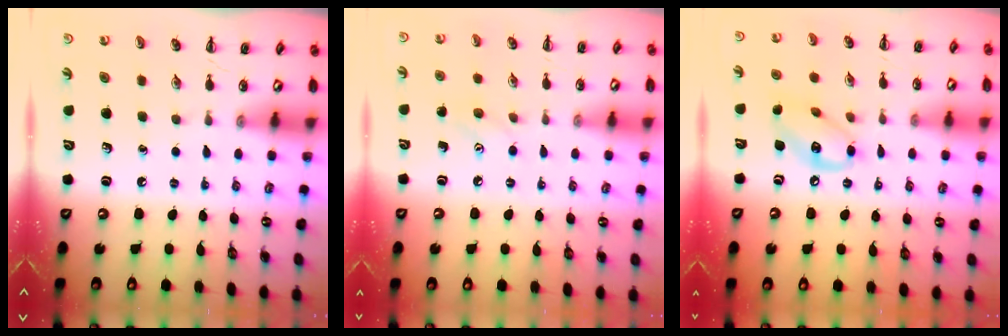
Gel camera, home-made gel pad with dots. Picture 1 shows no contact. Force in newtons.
{"total": 6.2, "press": 6.1, "slide": 1.2}
{"total": 10.1, "press": 9.9, "slide": 1.9}